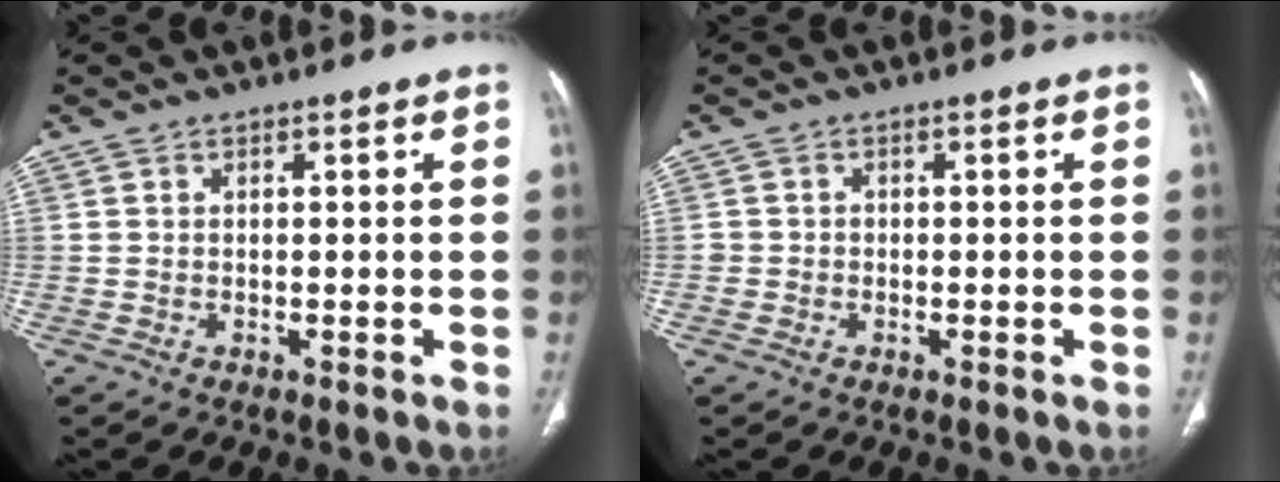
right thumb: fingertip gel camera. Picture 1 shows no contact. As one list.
[{"total": 1.3, "force": [-0.3, 1.2, 0.0], "torque": [0.009, 0.008, -0.008]}]